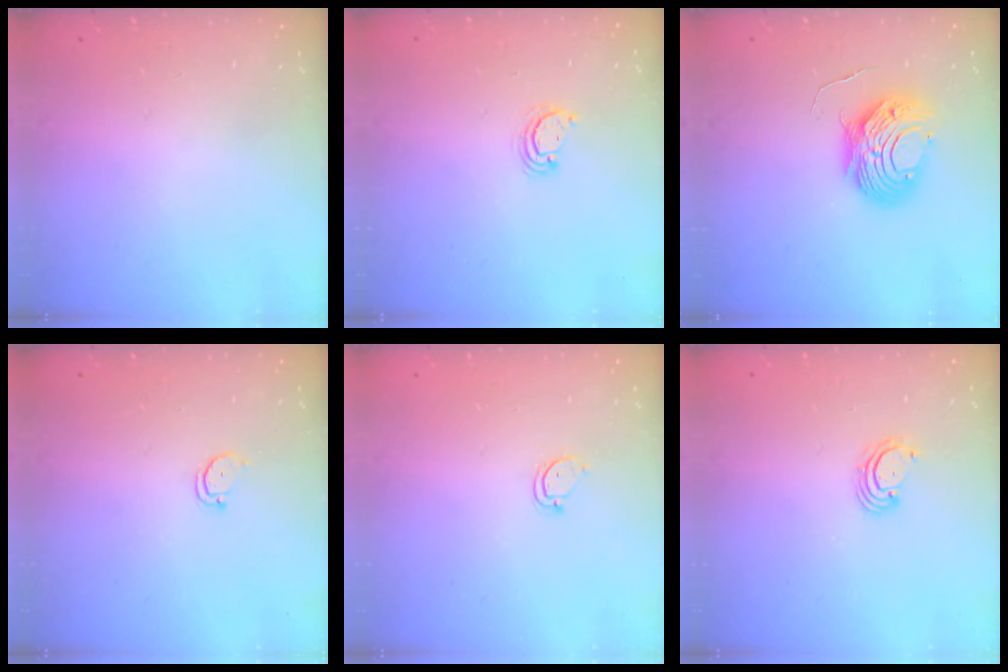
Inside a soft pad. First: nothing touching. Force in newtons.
{"total": 3.0, "press": 3.0, "slide": 0.2}
{"total": 9.4, "press": 9.4, "slide": 1.0}
{"total": 2.2, "press": 2.2, "slide": 0.2}
{"total": 3.6, "press": 3.6, "slide": 0.2}
{"total": 2.5, "press": 2.5, "slide": 0.3}